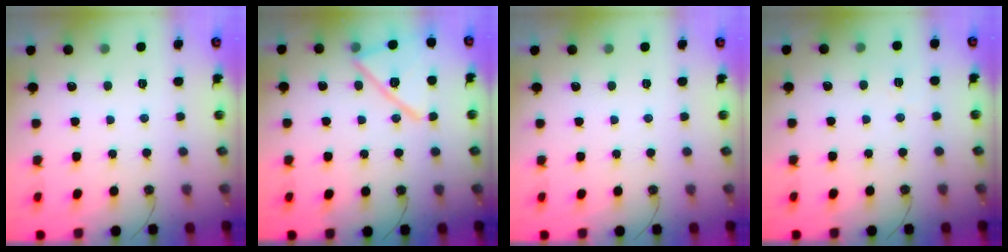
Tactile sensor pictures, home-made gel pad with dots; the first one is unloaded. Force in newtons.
{"total": 16.1, "press": 16.1, "slide": 1.1}
{"total": 0.0}
{"total": 3.1, "press": 2.9, "slide": 0.9}